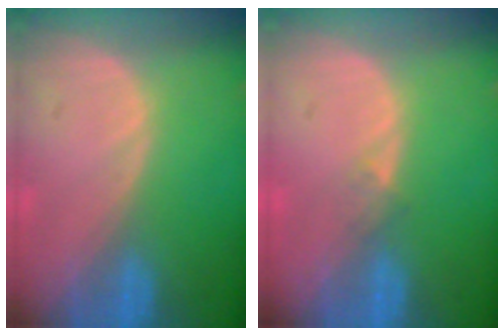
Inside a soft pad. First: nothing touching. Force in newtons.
{"total": 1.2, "press": 0.9, "slide": 0.9}